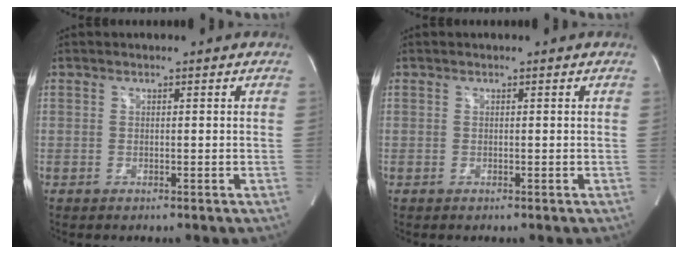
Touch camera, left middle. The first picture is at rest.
{"total": 0.0}